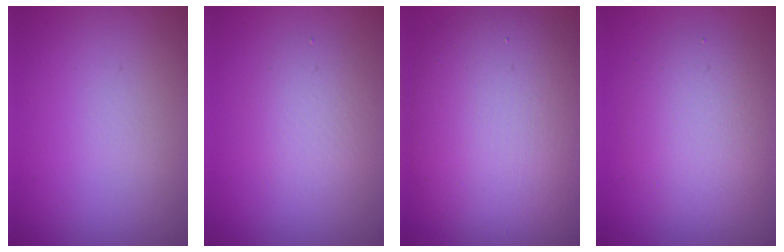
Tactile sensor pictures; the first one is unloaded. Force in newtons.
{"total": 2.4, "press": 2.4, "slide": 0.2}
{"total": 11.9, "press": 11.8, "slide": 0.8}
{"total": 4.6, "press": 4.6, "slide": 0.2}